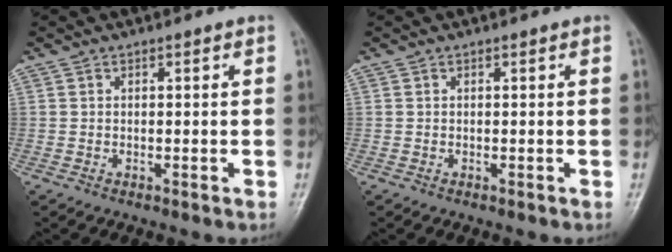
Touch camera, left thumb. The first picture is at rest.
{"total": 0.0}